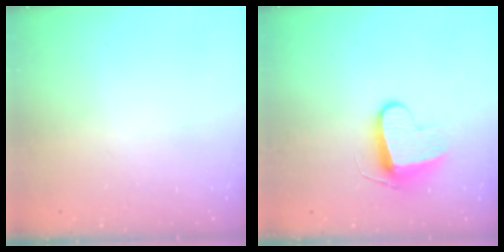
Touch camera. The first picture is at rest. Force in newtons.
{"total": 8.8, "press": 8.8, "slide": 0.2}